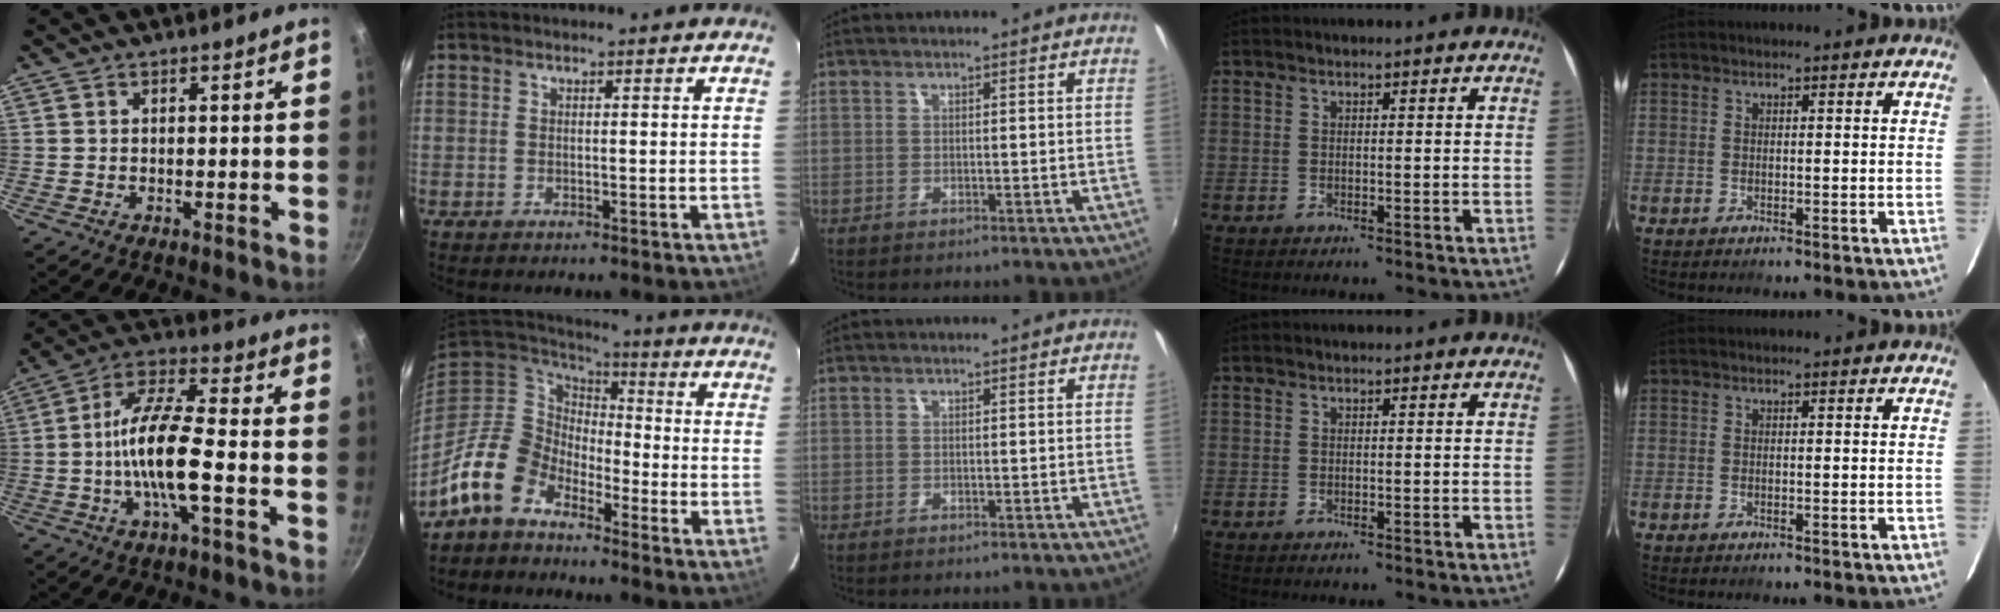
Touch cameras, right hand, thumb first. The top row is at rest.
{"thumb": {"total": 13.0, "force": [-2.7, 3.4, 12.3], "torque": [-0.235, 0.032, -0.064]}, "index": {"total": 11.9, "force": [-8.5, 7.1, 4.3], "torque": [-0.099, 0.020, -0.170]}}